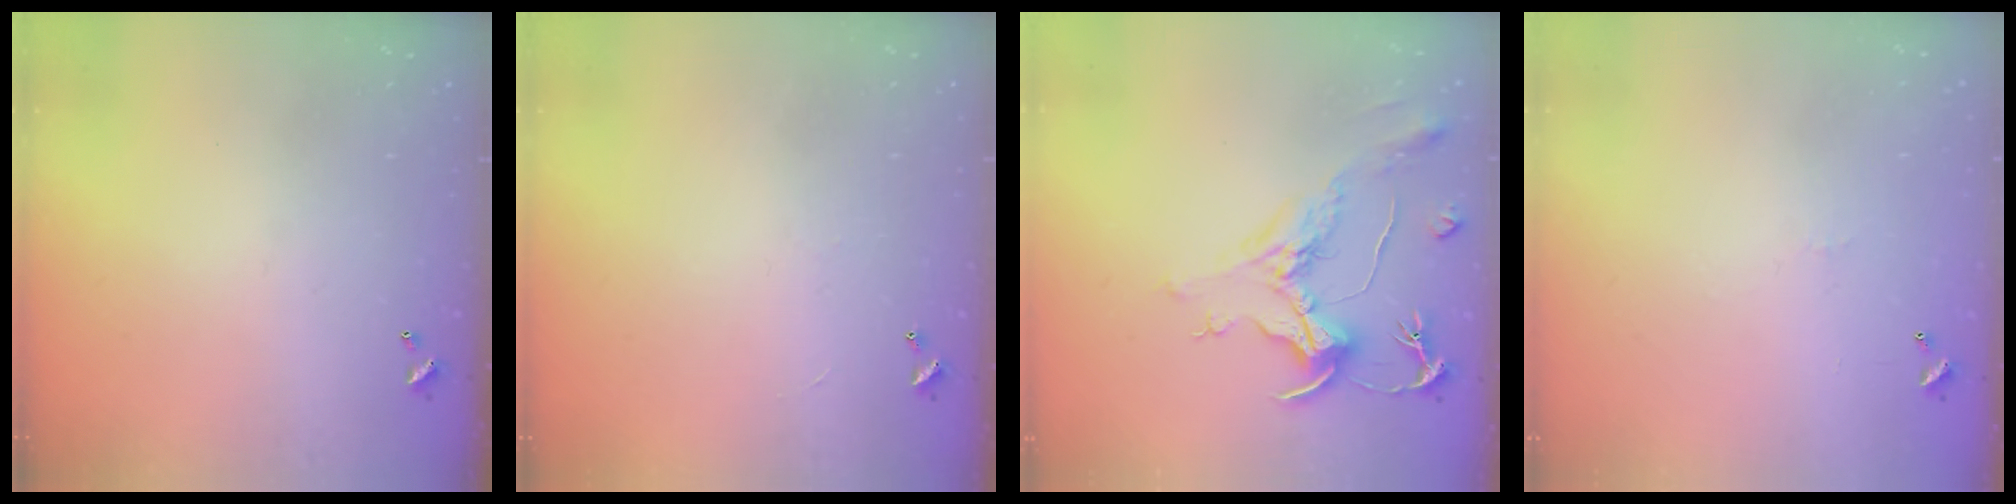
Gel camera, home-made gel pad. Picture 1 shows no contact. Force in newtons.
{"total": 1.2, "press": 1.1, "slide": 0.4}
{"total": 2.2, "press": 1.7, "slide": 1.4}
{"total": 6.5, "press": 6.4, "slide": 0.7}